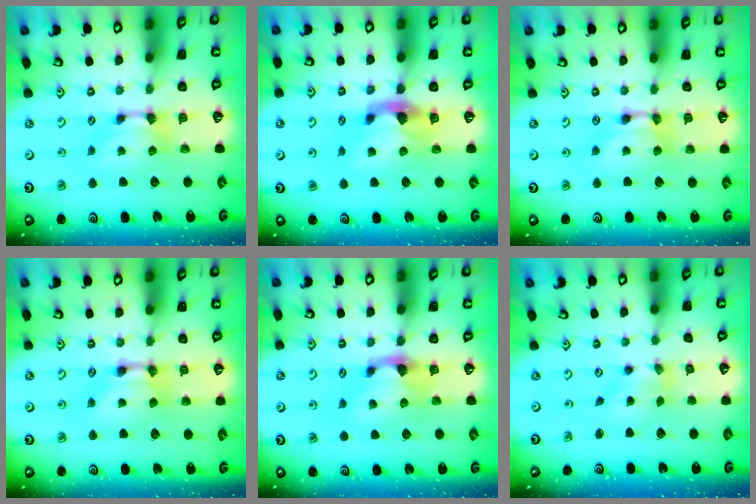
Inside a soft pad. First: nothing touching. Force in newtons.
{"total": 2.8, "press": 2.5, "slide": 1.3}
{"total": 1.6, "press": 1.6, "slide": 0.2}
{"total": 2.0, "press": 2.0, "slide": 0.1}
{"total": 0.9, "press": 0.5, "slide": 0.8}
{"total": 2.4, "press": 1.9, "slide": 1.4}